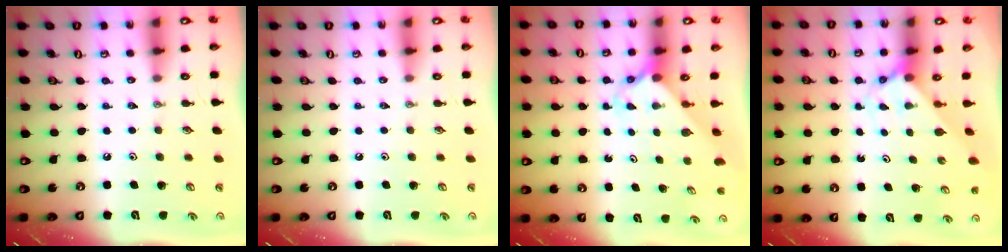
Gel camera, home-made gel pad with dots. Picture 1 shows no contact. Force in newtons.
{"total": 0.0}
{"total": 2.4, "press": 2.3, "slide": 0.3}
{"total": 2.4, "press": 2.4, "slide": 0.2}